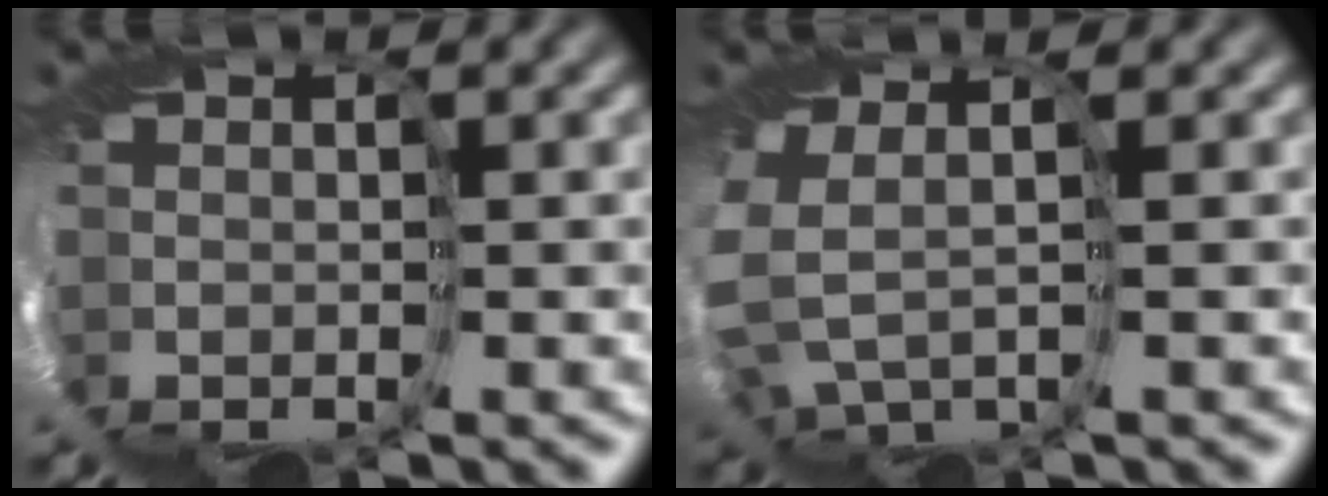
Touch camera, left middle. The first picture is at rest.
{"total": 2.1, "force": [1.9, 0.2, 1.0], "torque": [-0.056, -0.017, 0.025]}